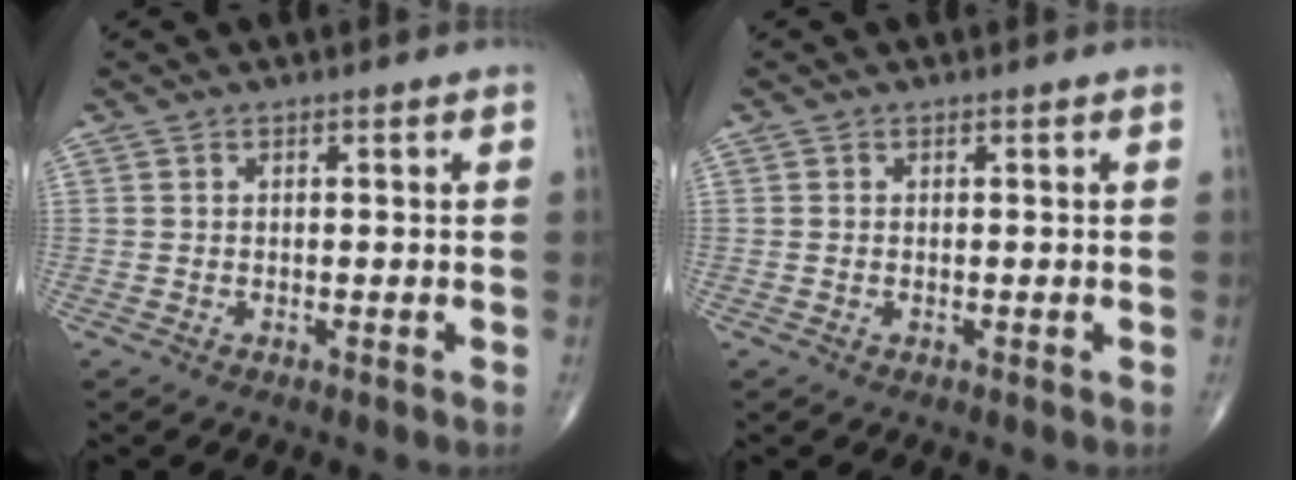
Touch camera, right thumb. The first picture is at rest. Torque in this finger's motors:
{"motor_torque": [-0.29, -0.04, 0.08, 0.26, -0.04]}